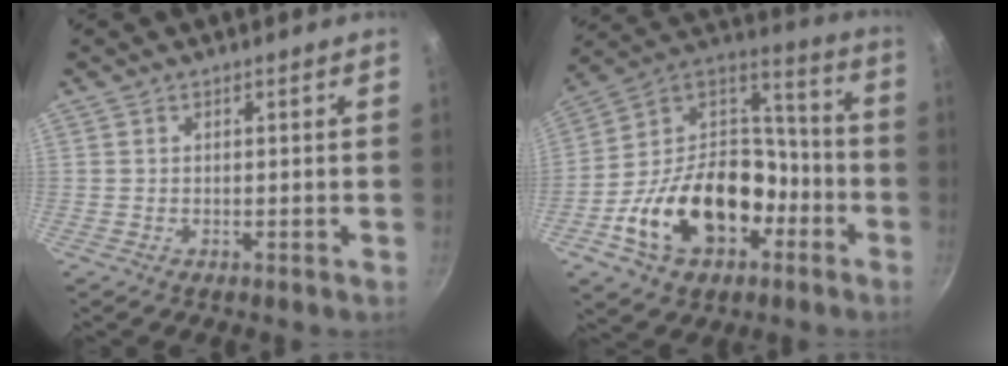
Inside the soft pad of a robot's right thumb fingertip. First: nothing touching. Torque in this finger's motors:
{"motor_torque": [2.49, 2.52, 1.30, -1.47, 0.18]}